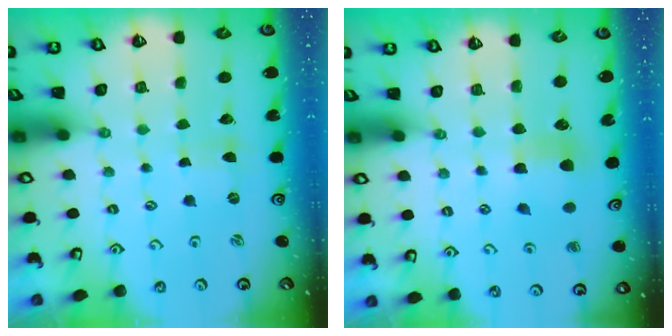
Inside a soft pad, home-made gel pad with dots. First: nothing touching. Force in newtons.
{"total": 6.9, "press": 6.8, "slide": 0.6}